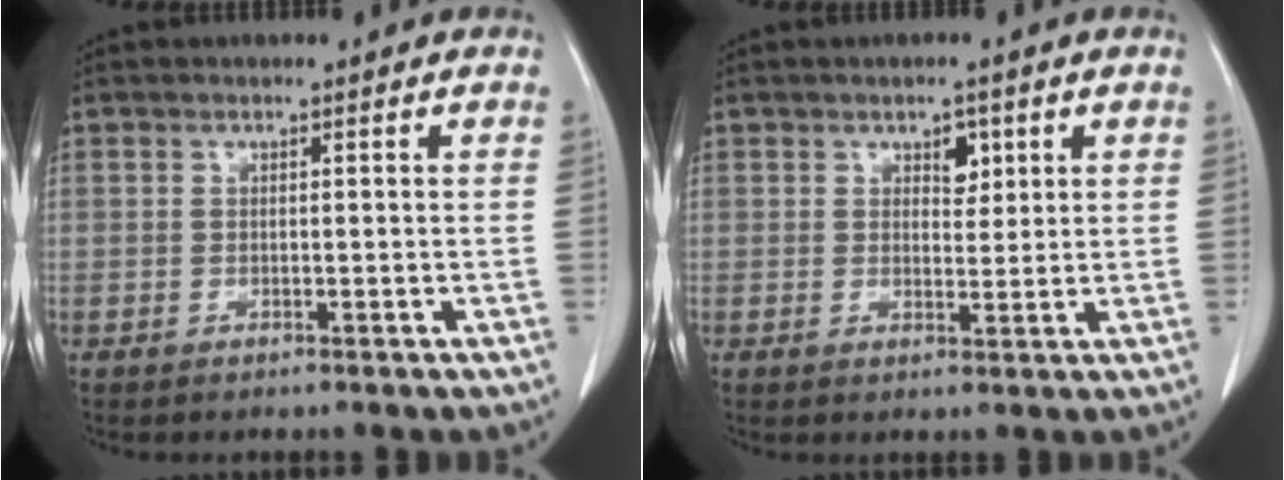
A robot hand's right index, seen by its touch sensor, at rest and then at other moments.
{"total": 2.7, "force": [1.3, 1.7, 1.7], "torque": [-0.019, 0.000, 0.020]}